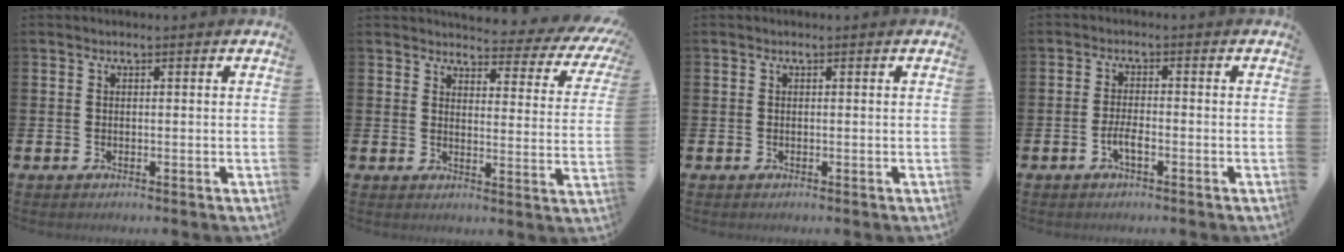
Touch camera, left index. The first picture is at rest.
{"total": 3.6, "force": [3.2, 1.1, 0.9], "torque": [-0.025, -0.032, 0.048]}
{"total": 0.0}
{"total": 2.3, "force": [-1.0, 0.7, 2.0], "torque": [-0.050, 0.003, -0.020]}